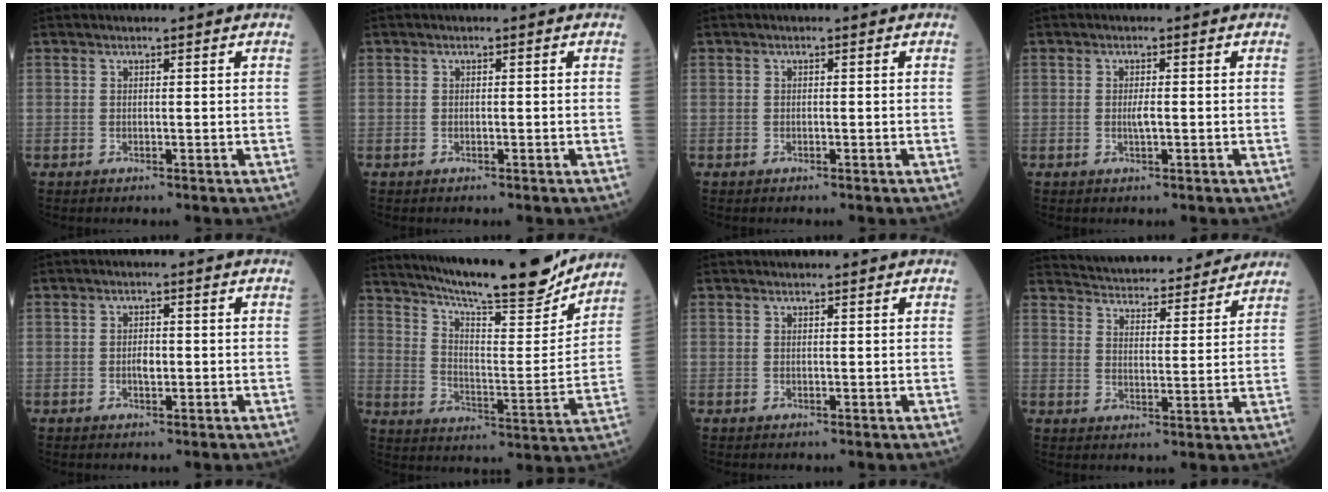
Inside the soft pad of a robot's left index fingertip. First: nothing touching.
{"total": 0.0}
{"total": 0.0}
{"total": 1.3, "force": [-0.4, 0.1, 1.3], "torque": [-0.025, -0.005, -0.008]}
{"total": 1.6, "force": [-0.5, 0.7, 1.3], "torque": [-0.023, -0.001, -0.010]}
{"total": 21.9, "force": [19.4, 2.2, 9.9], "torque": [-0.169, -0.025, 0.281]}
{"total": 1.2, "force": [1.2, 0.1, 0.2], "torque": [-0.004, 0.006, 0.016]}
{"total": 18.5, "force": [17.6, 3.1, 4.7], "torque": [-0.066, 0.003, 0.235]}